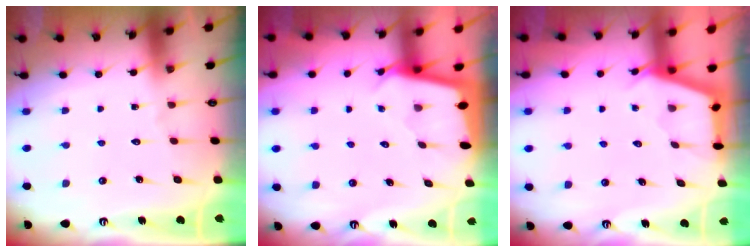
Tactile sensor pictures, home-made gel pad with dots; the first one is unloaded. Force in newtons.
{"total": 2.5, "press": 2.5, "slide": 0.1}
{"total": 2.9, "press": 2.9, "slide": 0.3}